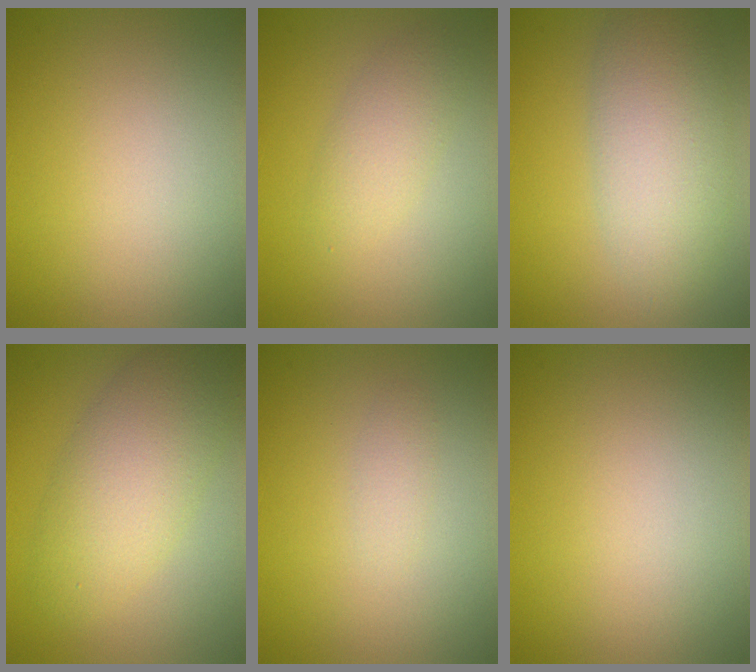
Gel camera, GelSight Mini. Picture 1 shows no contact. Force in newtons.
{"total": 2.2, "press": 2.2, "slide": 0.1}
{"total": 5.6, "press": 5.6, "slide": 0.3}
{"total": 5.4, "press": 5.4, "slide": 0.1}
{"total": 0.8, "press": 0.8, "slide": 0.1}
{"total": 0.0}